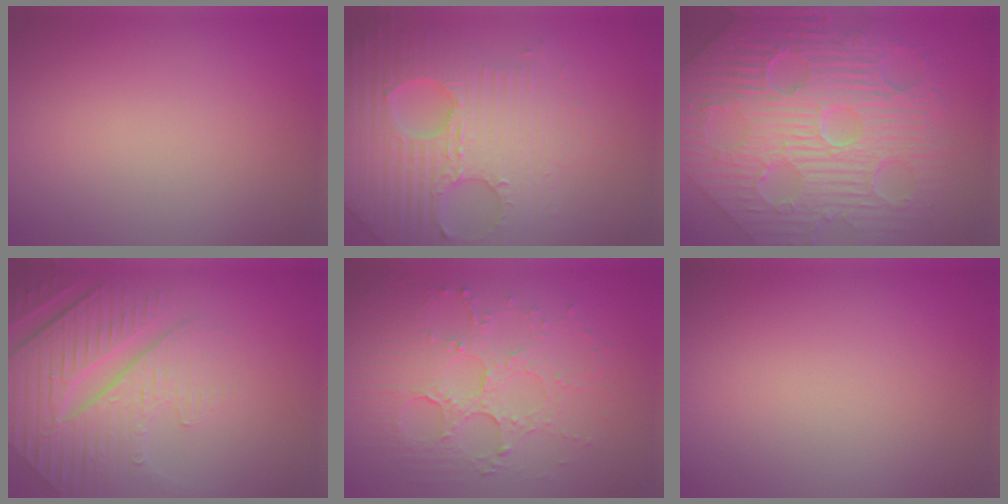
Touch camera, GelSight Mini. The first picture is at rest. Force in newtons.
{"total": 7.3, "press": 7.1, "slide": 1.7}
{"total": 12.5, "press": 8.2, "slide": 9.5}
{"total": 8.7, "press": 6.1, "slide": 6.2}
{"total": 5.4, "press": 3.8, "slide": 3.9}
{"total": 0.0}